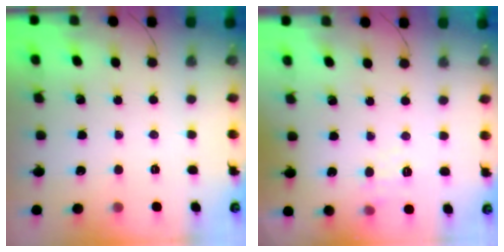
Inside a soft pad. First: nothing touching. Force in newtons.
{"total": 5.1, "press": 4.8, "slide": 1.7}